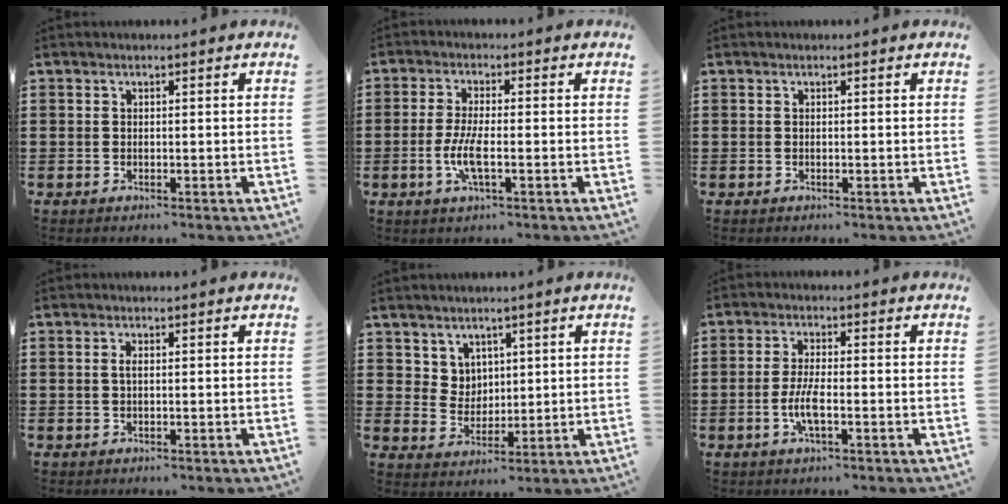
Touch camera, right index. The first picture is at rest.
{"total": 5.0, "force": [-1.5, 1.0, 4.7], "torque": [-0.108, -0.010, -0.033]}
{"total": 0.0}
{"total": 1.0, "force": [0.0, 0.3, 0.9], "torque": [-0.018, 0.001, -0.001]}
{"total": 4.3, "force": [2.8, 3.3, 0.3], "torque": [-0.024, 0.005, 0.052]}
{"total": 4.3, "force": [-1.4, 0.9, 4.0], "torque": [-0.089, -0.008, -0.030]}